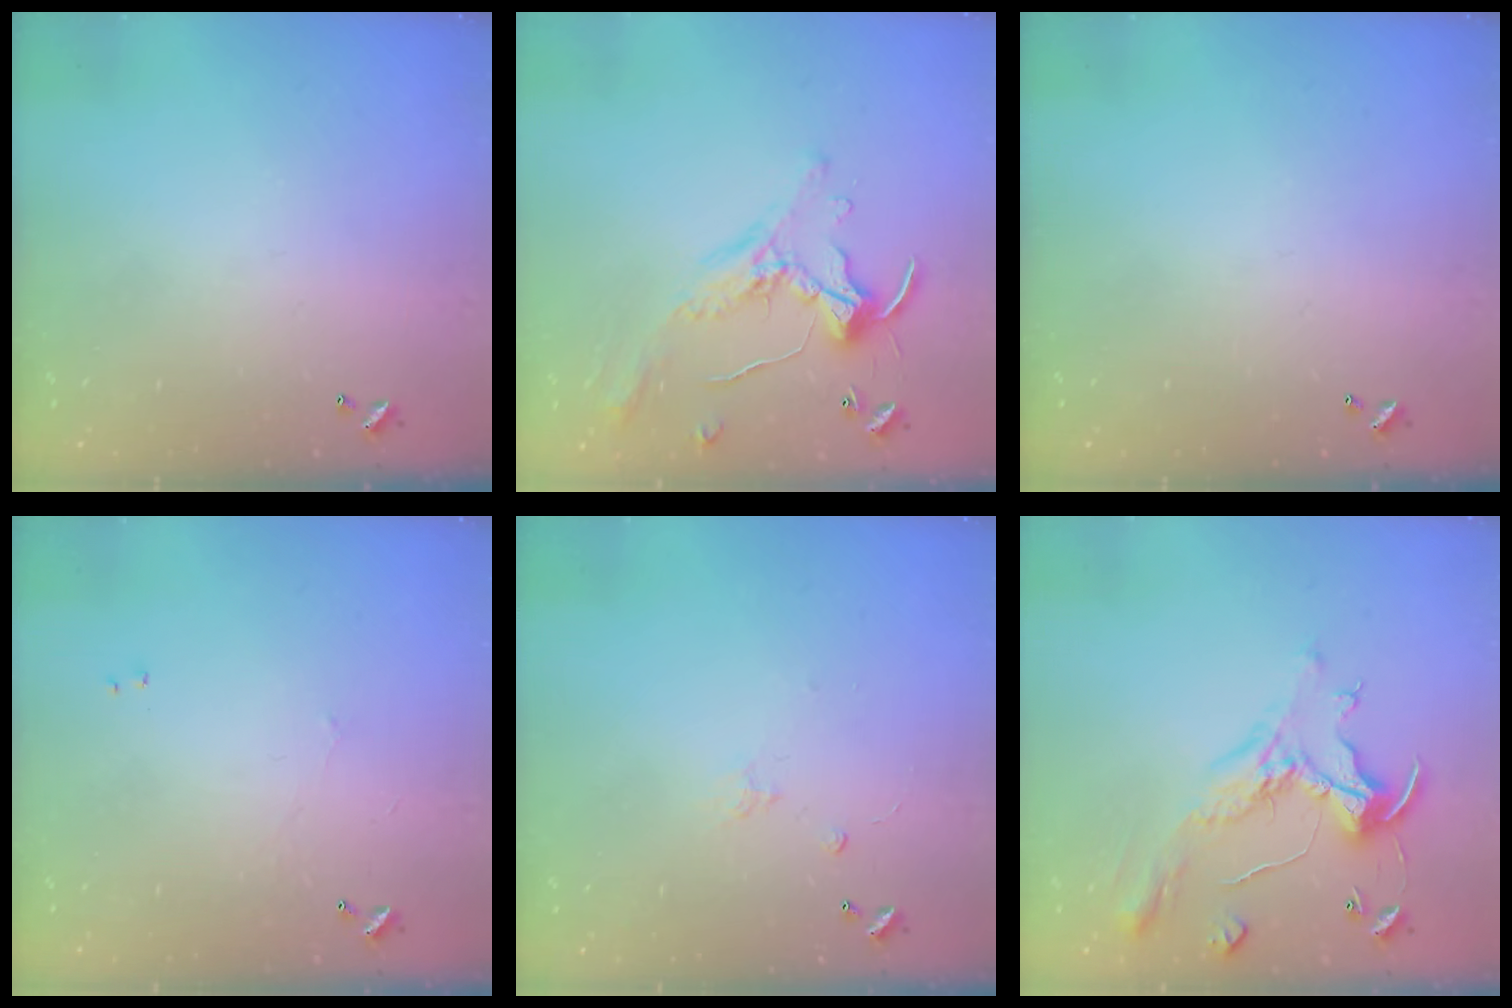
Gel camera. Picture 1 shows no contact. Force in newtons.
{"total": 1.1, "press": 1.0, "slide": 0.4}
{"total": 0.0}
{"total": 0.7, "press": 0.4, "slide": 0.5}
{"total": 1.5, "press": 1.3, "slide": 0.6}
{"total": 0.9, "press": 0.2, "slide": 0.9}